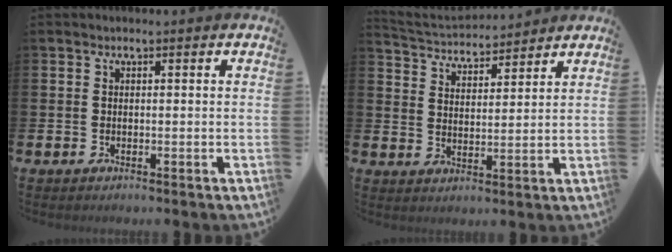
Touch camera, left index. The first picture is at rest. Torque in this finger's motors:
{"motor_torque": [0.55, -0.78, 0.08, 0.00]}